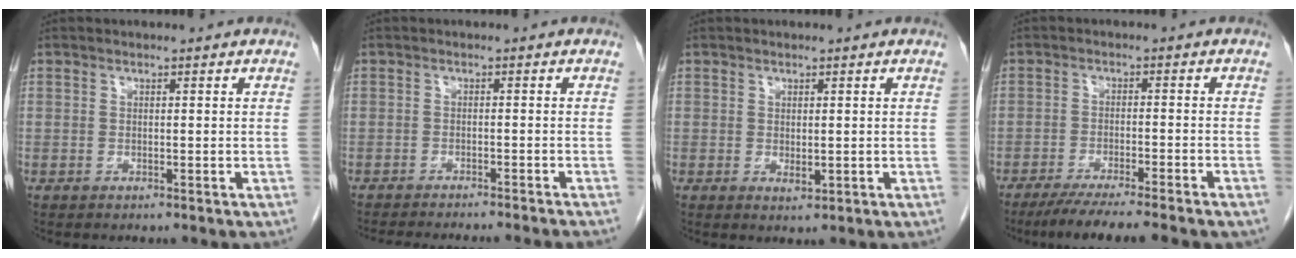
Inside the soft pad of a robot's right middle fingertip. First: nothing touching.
{"total": 13.0, "force": [-11.8, 0.2, 5.3], "torque": [-0.063, -0.025, -0.150]}
{"total": 1.3, "force": [-0.1, 0.6, 1.2], "torque": [-0.021, -0.007, 0.004]}
{"total": 11.1, "force": [-9.2, 0.4, 6.3], "torque": [-0.078, -0.023, -0.135]}